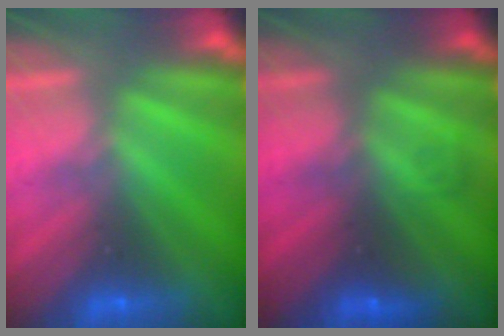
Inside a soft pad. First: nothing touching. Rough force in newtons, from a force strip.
{"total": 1.7}